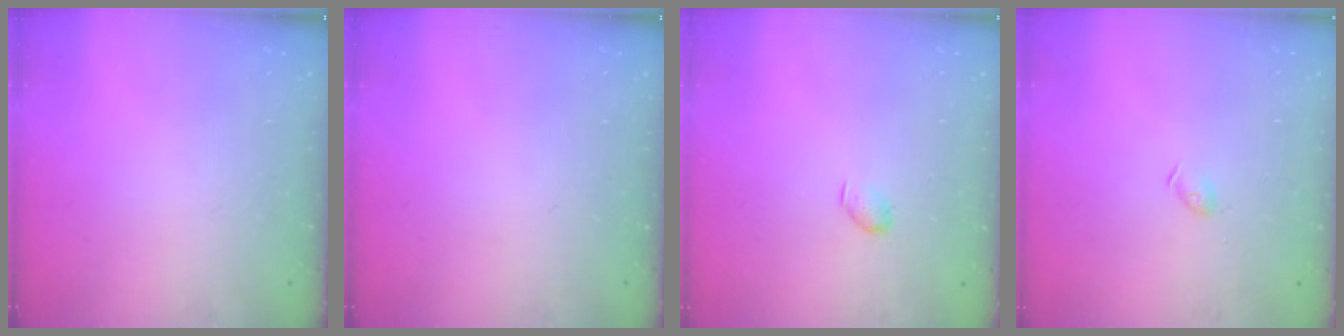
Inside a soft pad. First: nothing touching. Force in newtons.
{"total": 0.0}
{"total": 3.5, "press": 3.5, "slide": 0.6}
{"total": 2.9, "press": 2.9, "slide": 0.6}